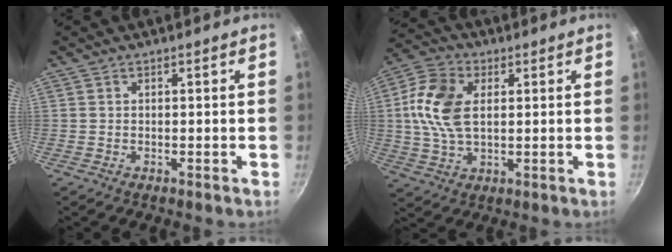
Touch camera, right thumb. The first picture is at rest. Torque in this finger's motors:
{"motor_torque": [-0.45, 0.78, 0.59, 0.04, 0.12]}